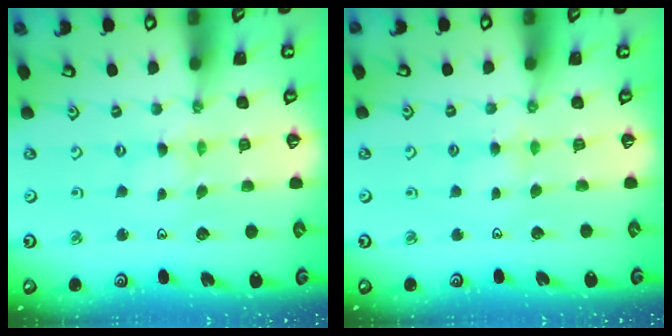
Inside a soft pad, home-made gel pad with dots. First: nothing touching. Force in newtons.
{"total": 4.2, "press": 4.2, "slide": 0.5}